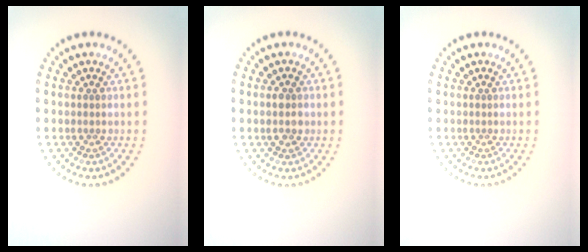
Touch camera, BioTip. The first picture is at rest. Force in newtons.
{"total": 2.0, "press": 2.0, "slide": 0.0}
{"total": 0.0}